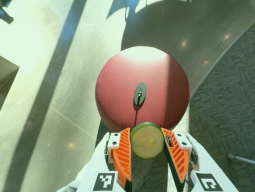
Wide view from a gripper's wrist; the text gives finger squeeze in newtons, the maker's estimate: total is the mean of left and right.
{"total": 8.8, "left": 8.6, "right": 9.0}